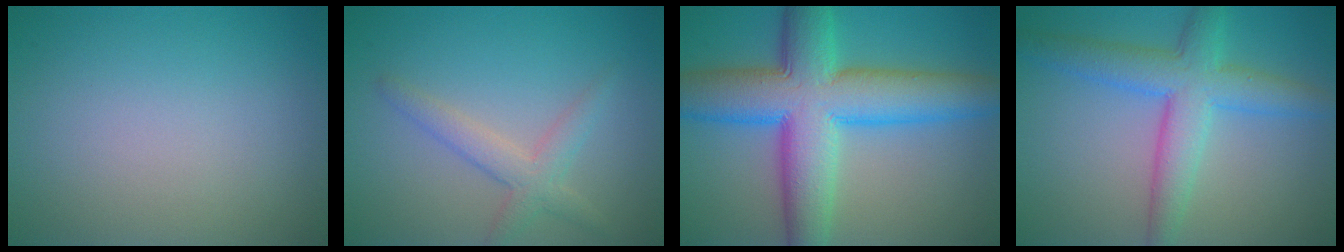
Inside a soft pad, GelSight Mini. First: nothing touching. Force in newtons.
{"total": 2.8, "press": 2.8, "slide": 0.2}
{"total": 11.6, "press": 11.6, "slide": 0.2}
{"total": 5.9, "press": 5.9, "slide": 0.1}